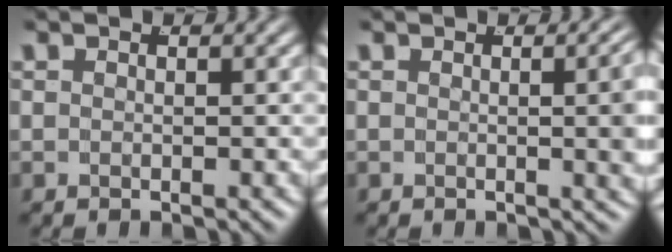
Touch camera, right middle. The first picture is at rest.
{"total": 4.2, "force": [0.5, 1.2, 4.0], "torque": [-0.021, 0.015, -0.003]}